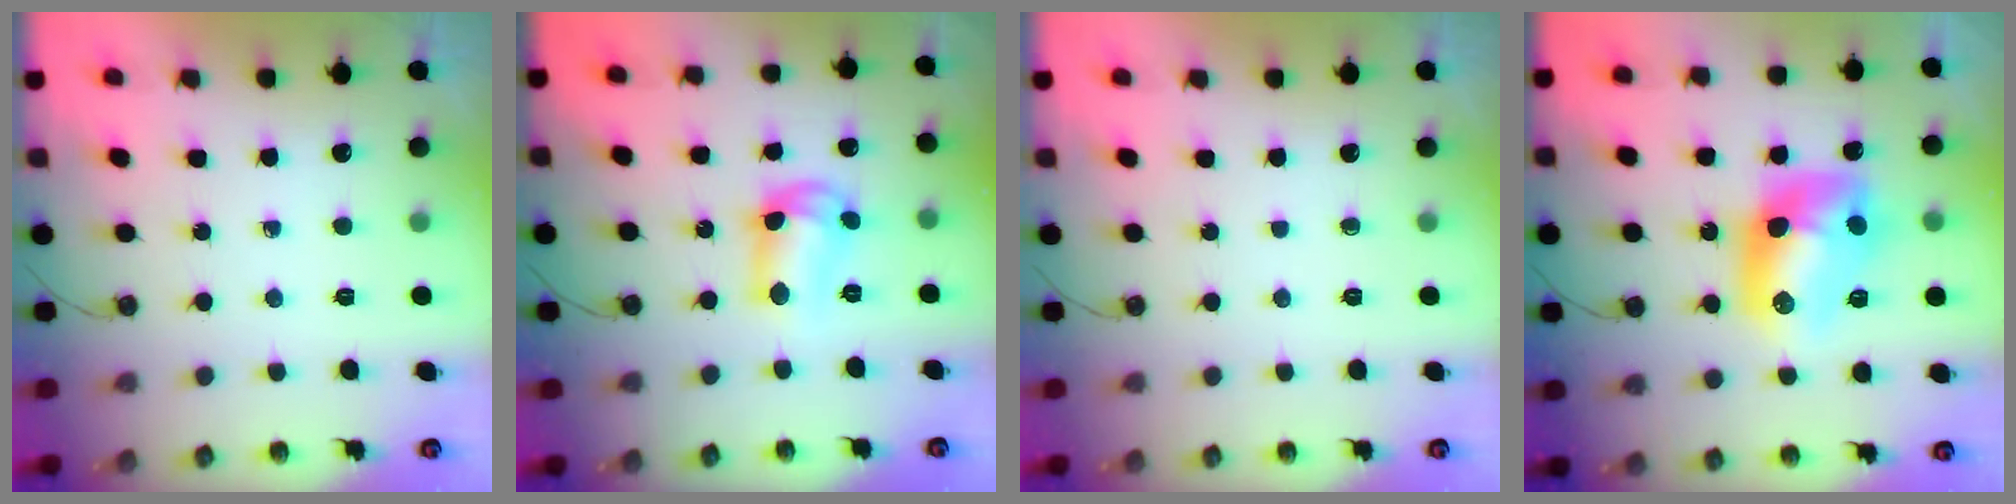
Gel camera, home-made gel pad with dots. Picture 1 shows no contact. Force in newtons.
{"total": 10.8, "press": 10.8, "slide": 0.6}
{"total": 0.0}
{"total": 12.8, "press": 12.8, "slide": 1.1}